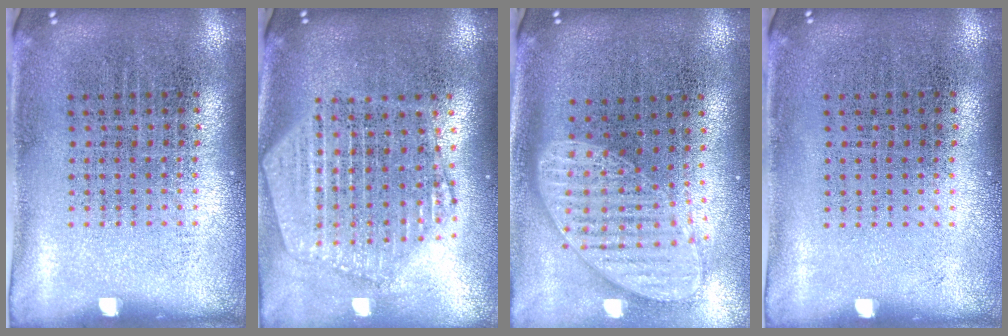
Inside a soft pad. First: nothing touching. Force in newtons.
{"total": 2.4, "press": 2.1, "slide": 1.2}
{"total": 1.9, "press": 1.5, "slide": 1.1}
{"total": 0.0}